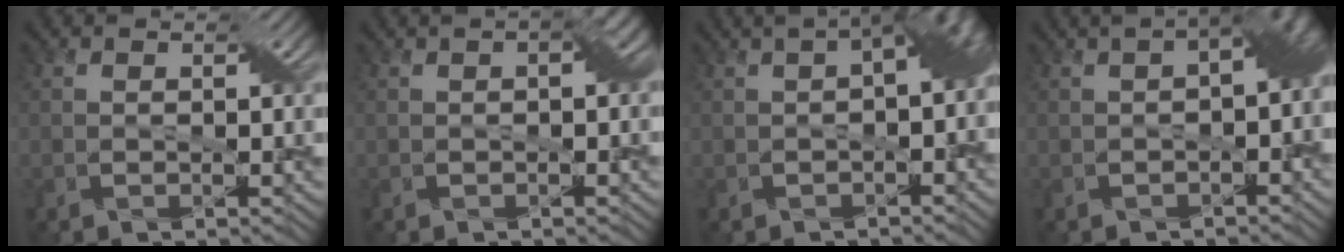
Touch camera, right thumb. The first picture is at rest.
{"total": 2.7, "force": [0.3, 1.1, 2.5], "torque": [-0.031, 0.012, 0.003]}
{"total": 7.5, "force": [0.6, 3.3, 6.8], "torque": [-0.078, 0.008, 0.011]}
{"total": 7.3, "force": [0.0, 3.6, 6.4], "torque": [-0.071, 0.004, 0.003]}